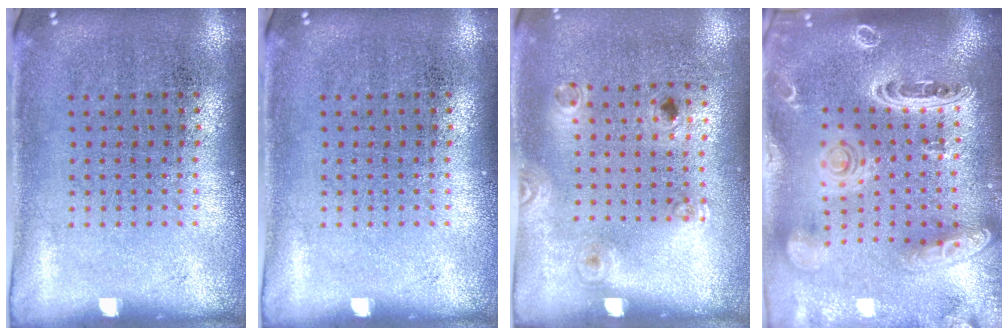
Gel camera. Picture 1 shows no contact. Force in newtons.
{"total": 0.0}
{"total": 1.2, "press": 0.8, "slide": 0.9}
{"total": 3.7, "press": 3.0, "slide": 2.2}